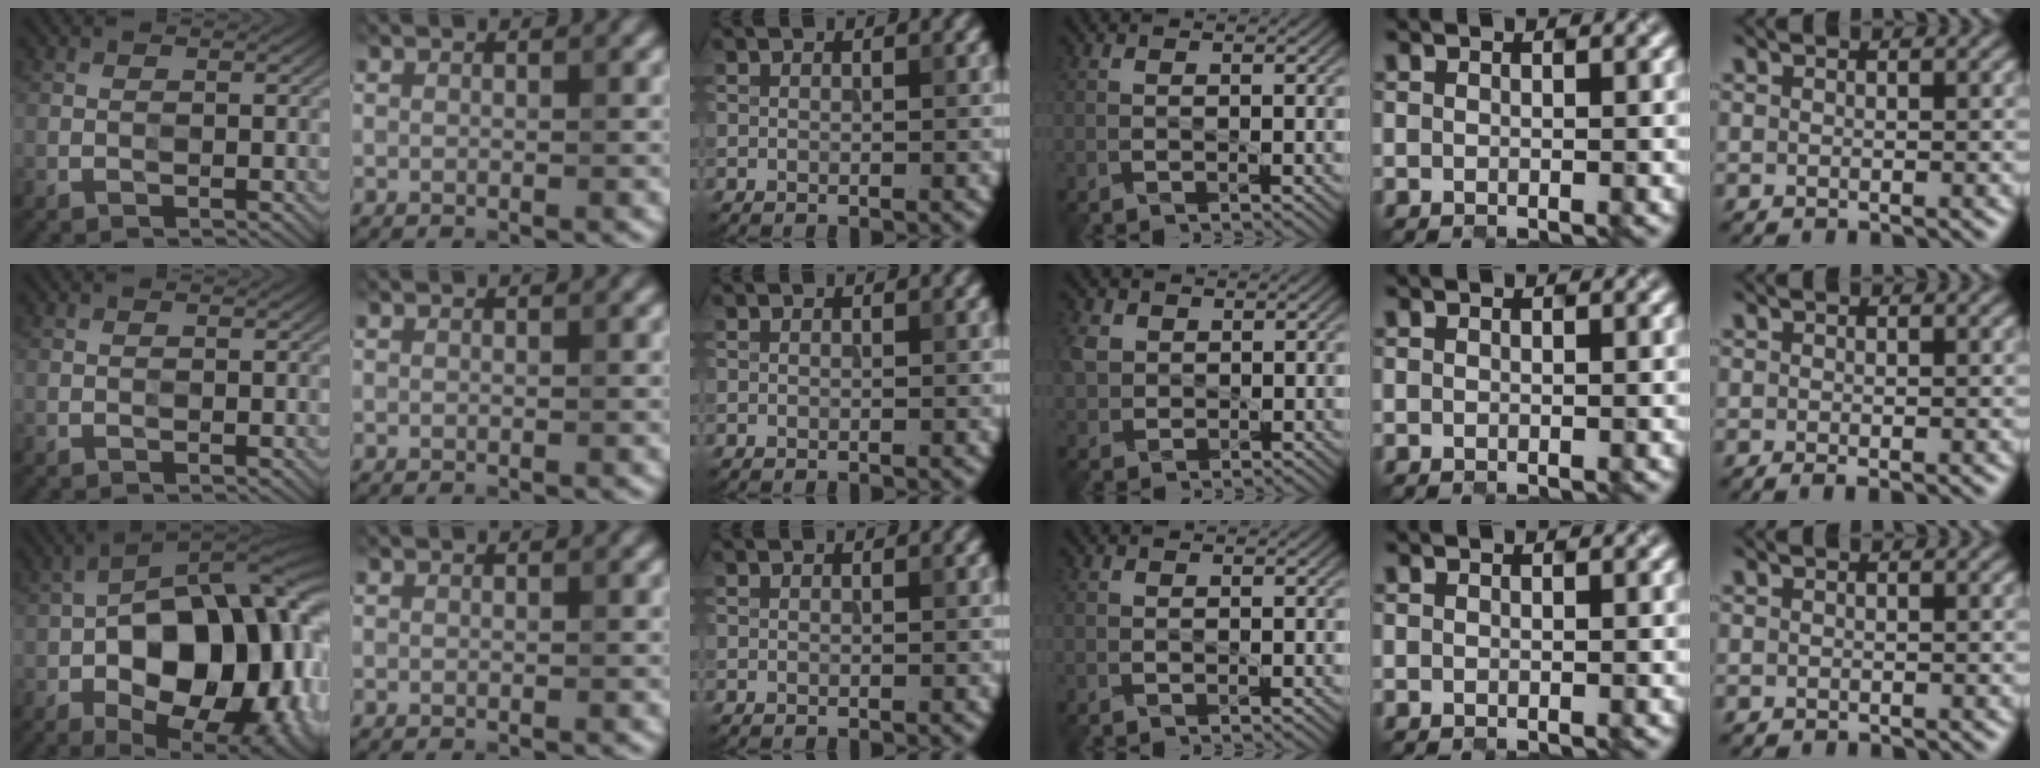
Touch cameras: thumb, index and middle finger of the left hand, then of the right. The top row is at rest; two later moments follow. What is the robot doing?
{"motion": "close", "object": "jewelry box"}